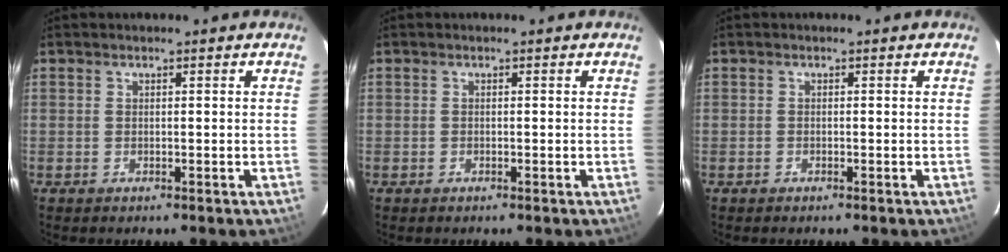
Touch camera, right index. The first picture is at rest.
{"total": 0.0}
{"total": 0.6, "force": [-0.3, 0.5, -0.1], "torque": [0.000, 0.002, -0.007]}